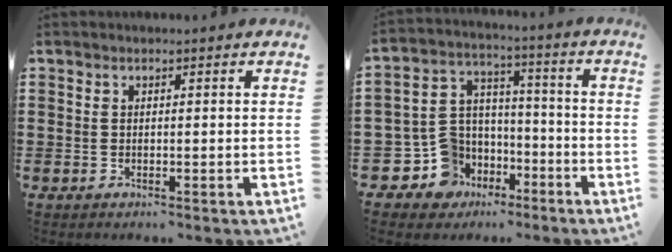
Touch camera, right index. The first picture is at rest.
{"total": 8.9, "force": [-4.1, 7.7, 1.8], "torque": [-0.089, 0.004, -0.072]}